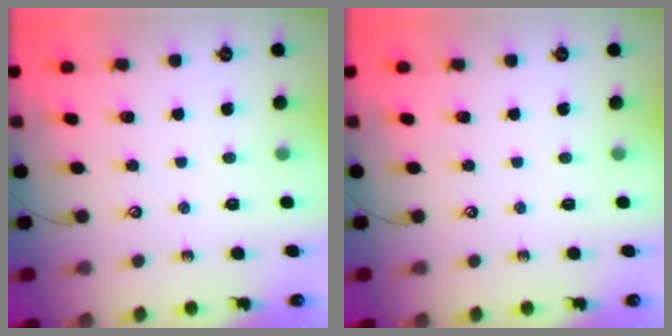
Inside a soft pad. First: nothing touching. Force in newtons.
{"total": 0.0}